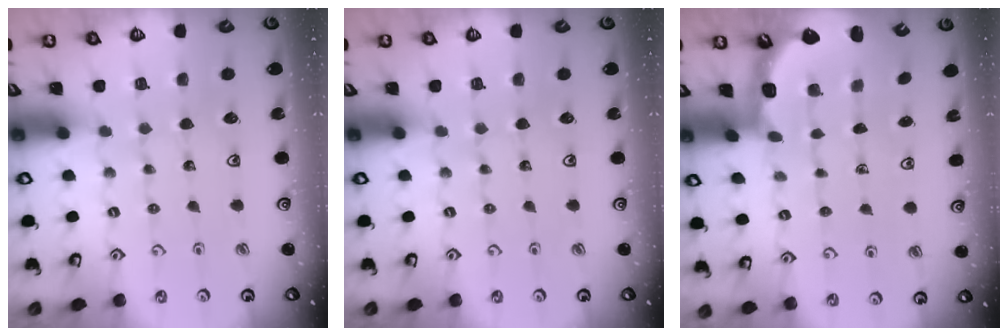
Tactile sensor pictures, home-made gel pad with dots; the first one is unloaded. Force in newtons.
{"total": 0.0}
{"total": 2.5, "press": 2.1, "slide": 1.3}